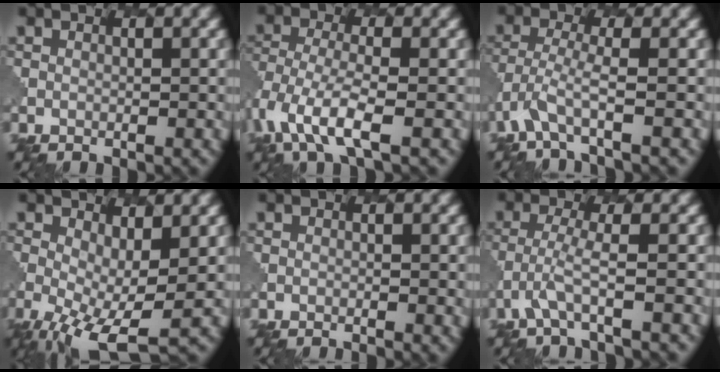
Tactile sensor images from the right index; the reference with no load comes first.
{"total": 5.0, "force": [-2.6, 1.9, 3.8], "torque": [-0.091, -0.014, -0.054]}
{"total": 3.0, "force": [-2.0, 0.5, 2.1], "torque": [-0.055, -0.012, -0.046]}
{"total": 6.8, "force": [-1.8, 2.8, 5.9], "torque": [-0.123, -0.023, -0.022]}
{"total": 0.7, "force": [-0.3, 0.3, 0.6], "torque": [-0.002, -0.001, -0.003]}
{"total": 2.4, "force": [-1.5, 0.1, 1.9], "torque": [-0.046, -0.001, -0.037]}